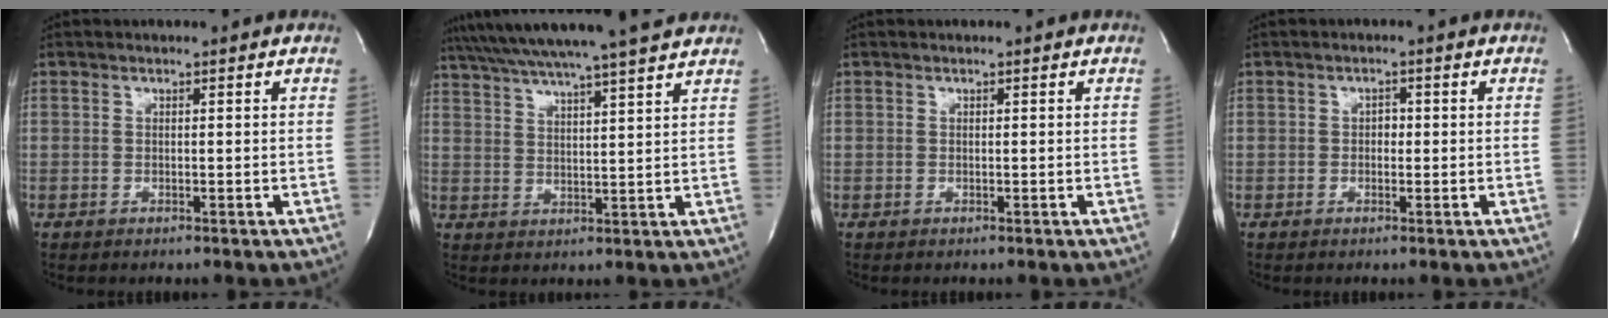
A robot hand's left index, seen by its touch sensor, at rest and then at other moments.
{"total": 18.2, "force": [16.0, -0.3, 8.7], "torque": [-0.157, 0.012, 0.232]}
{"total": 0.0}
{"total": 1.3, "force": [-0.2, 0.9, 0.9], "torque": [-0.013, 0.003, -0.005]}